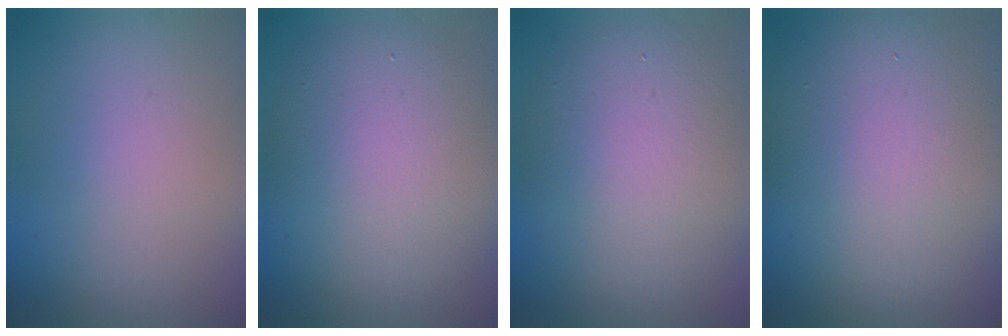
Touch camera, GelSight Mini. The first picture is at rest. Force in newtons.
{"total": 10.4, "press": 10.3, "slide": 0.7}
{"total": 9.6, "press": 9.5, "slide": 0.9}
{"total": 16.1, "press": 16.1, "slide": 0.9}